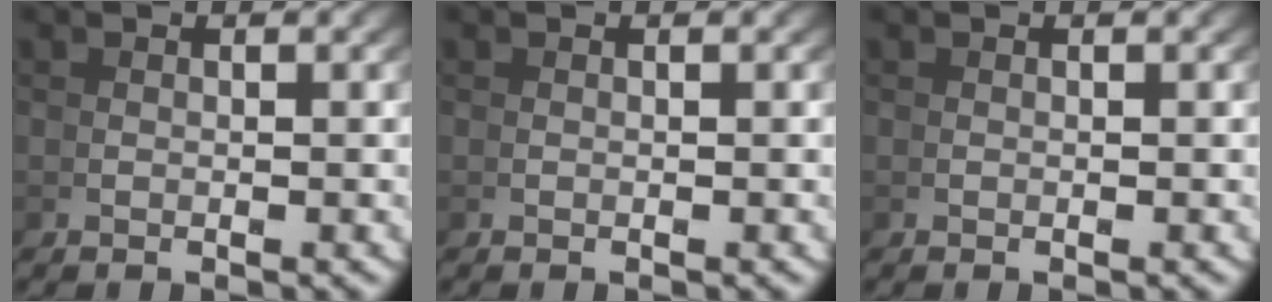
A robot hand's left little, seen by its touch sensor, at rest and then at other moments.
{"total": 0.0}
{"total": 0.0}